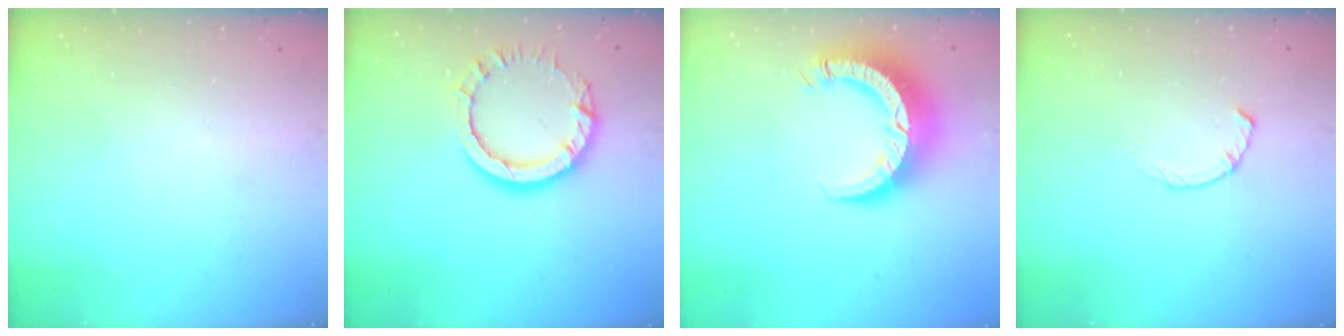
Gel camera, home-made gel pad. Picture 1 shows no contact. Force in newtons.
{"total": 8.7, "press": 8.6, "slide": 0.7}
{"total": 10.0, "press": 10.0, "slide": 1.1}
{"total": 2.3, "press": 2.2, "slide": 0.4}